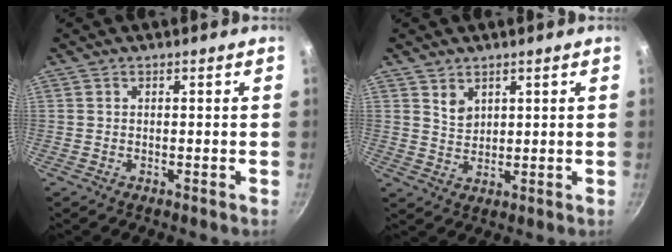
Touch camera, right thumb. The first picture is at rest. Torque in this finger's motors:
{"motor_torque": [-0.06, -0.13, 0.01, 0.21, -0.02]}